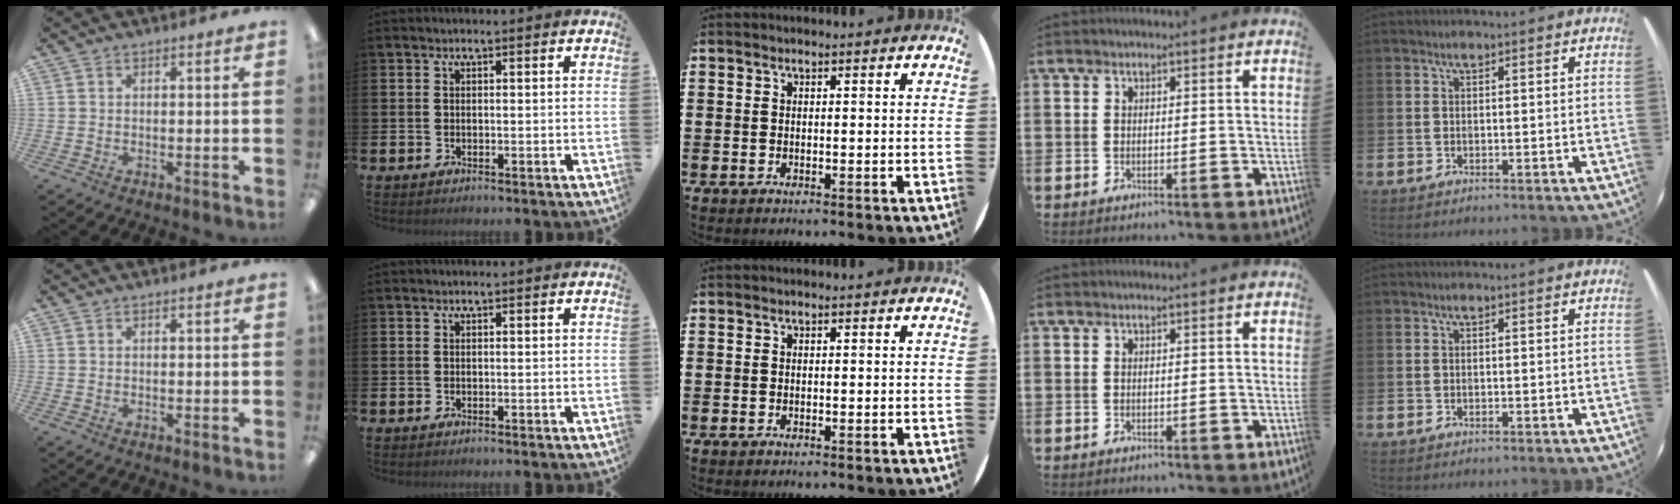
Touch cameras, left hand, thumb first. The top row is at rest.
{}